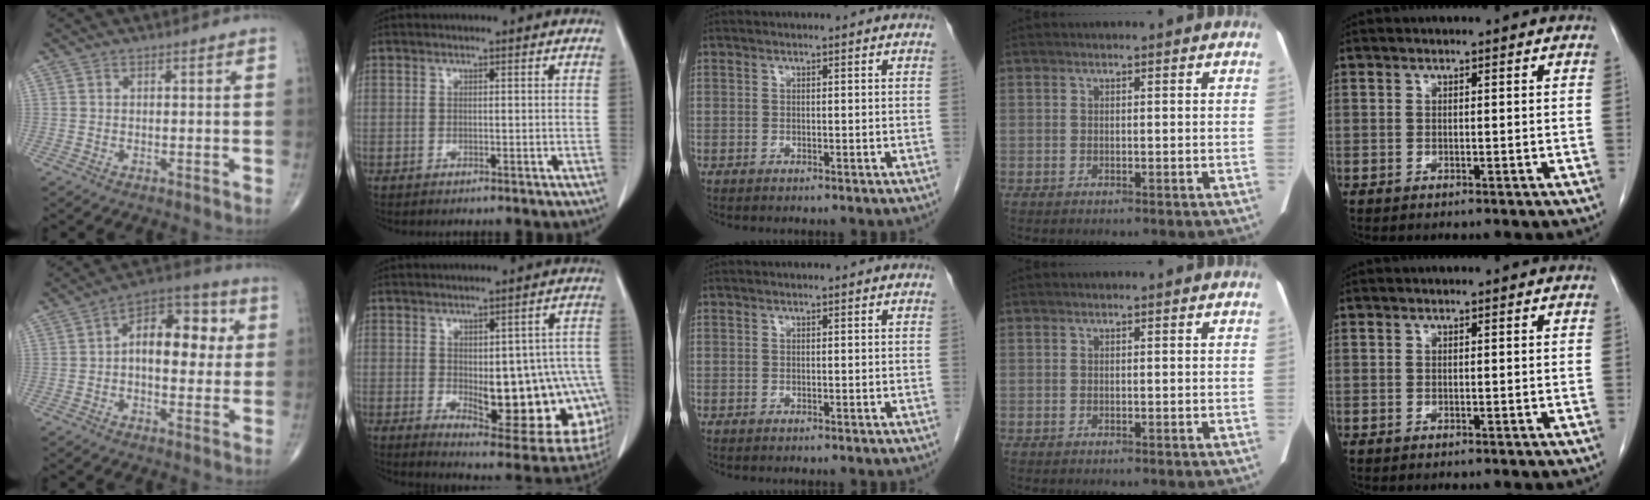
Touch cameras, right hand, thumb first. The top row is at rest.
{"thumb": {"total": 13.5, "force": [1.5, 7.7, 10.9], "torque": [-0.129, 0.027, 0.013]}, "index": {"total": 19.0, "force": [-3.0, 7.6, 17.2], "torque": [-0.150, 0.019, -0.011]}}